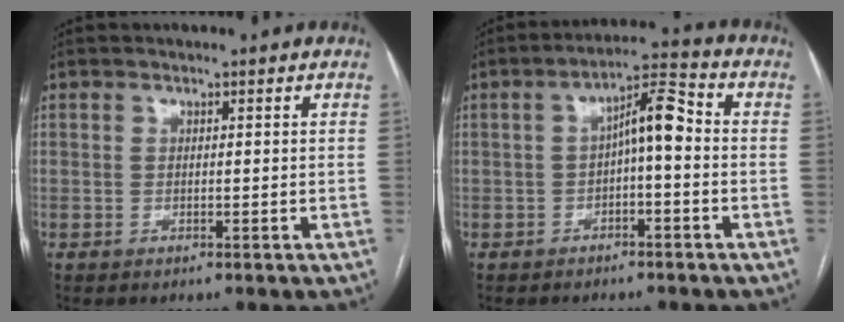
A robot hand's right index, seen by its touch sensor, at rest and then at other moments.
{"total": 6.7, "force": [-0.4, 1.7, 6.5], "torque": [-0.109, 0.032, -0.009]}